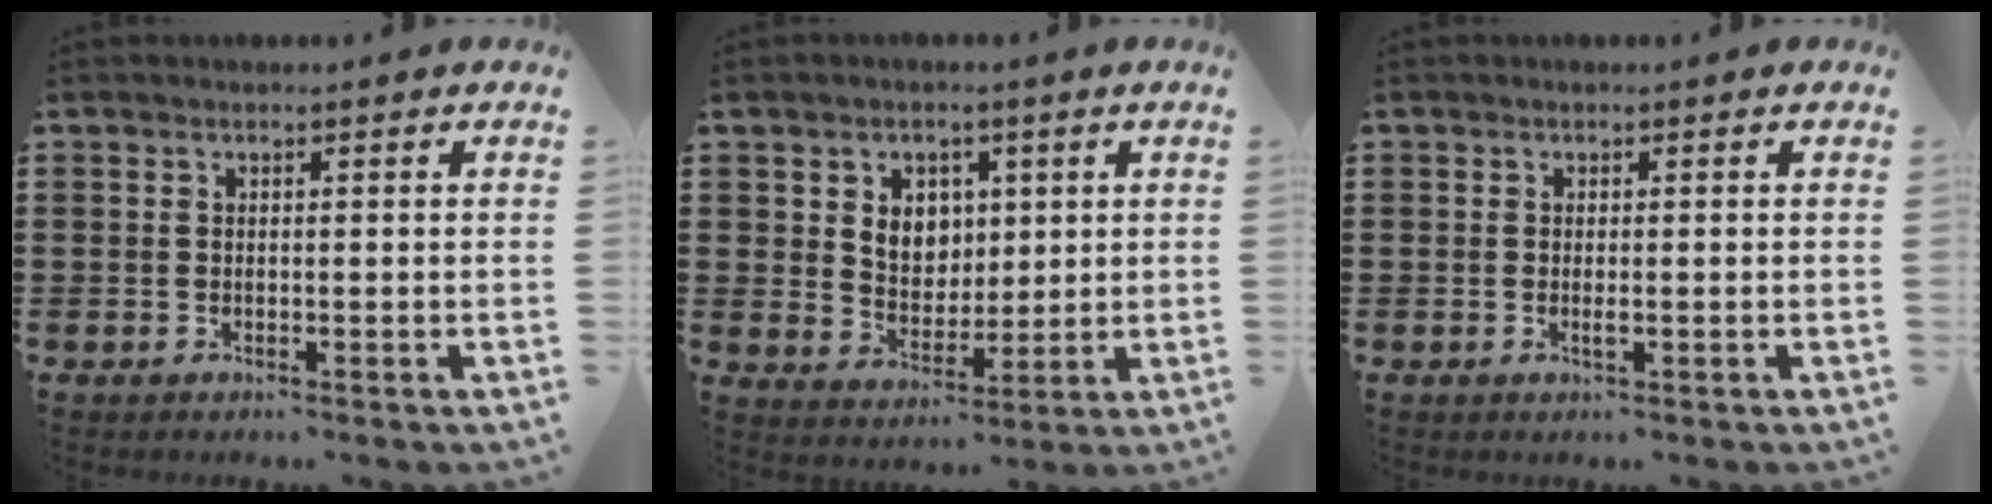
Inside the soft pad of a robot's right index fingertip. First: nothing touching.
{"total": 5.0, "force": [1.8, 4.3, 1.7], "torque": [-0.038, 0.007, 0.028]}
{"total": 1.0, "force": [-0.2, 0.1, 1.0], "torque": [-0.026, -0.007, -0.005]}